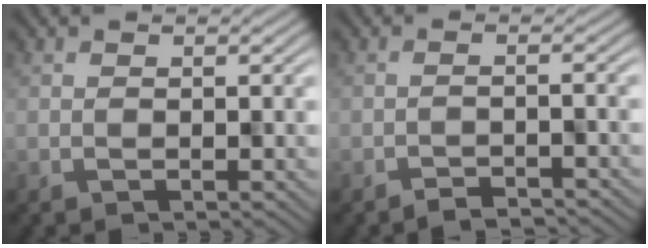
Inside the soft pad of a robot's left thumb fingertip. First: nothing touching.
{"total": 2.0, "force": [-1.9, -0.1, -0.4], "torque": [0.009, 0.007, -0.036]}